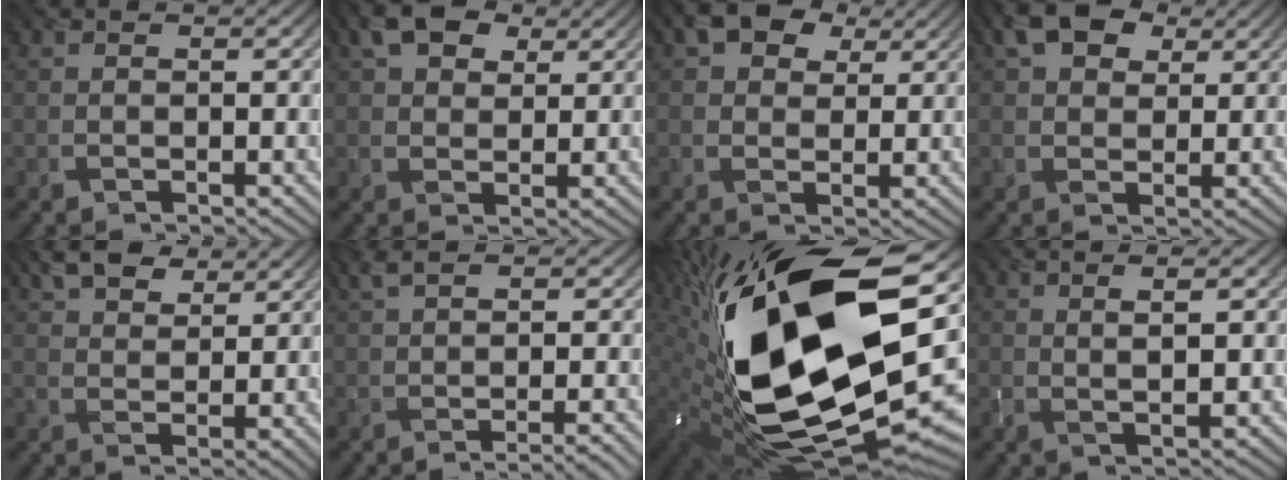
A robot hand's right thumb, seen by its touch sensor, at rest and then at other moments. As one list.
[{"total": 5.3, "force": [3.1, 3.8, 2.2], "torque": [-0.050, 0.009, 0.054]}, {"total": 5.3, "force": [2.9, 4.0, 2.0], "torque": [-0.038, 0.004, 0.046]}, {"total": 6.0, "force": [3.3, 4.3, 2.6], "torque": [-0.057, 0.009, 0.057]}, {"total": 5.6, "force": [4.1, 2.7, 2.7], "torque": [-0.061, 0.011, 0.079]}, {"total": 4.6, "force": [0.1, 1.0, 4.5], "torque": [-0.062, 0.012, 0.000]}, {"total": 22.4, "force": [2.7, 12.2, 18.6], "torque": [-0.396, -0.050, 0.056]}, {"total": 2.0, "force": [1.2, 0.3, 1.7], "torque": [-0.026, 0.001, 0.026]}]